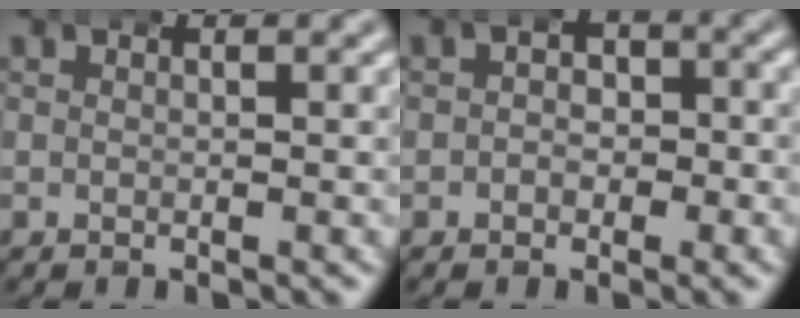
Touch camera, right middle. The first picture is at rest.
{"total": 2.2, "force": [-0.4, 1.9, 1.1], "torque": [0.002, 0.002, -0.017]}